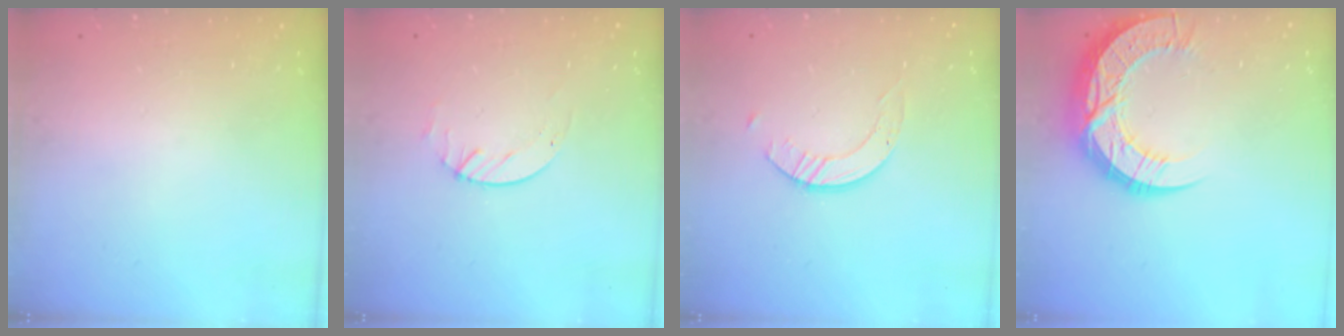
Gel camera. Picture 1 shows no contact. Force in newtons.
{"total": 1.7, "press": 1.7, "slide": 0.2}
{"total": 2.6, "press": 2.5, "slide": 0.3}
{"total": 16.5, "press": 16.5, "slide": 1.2}